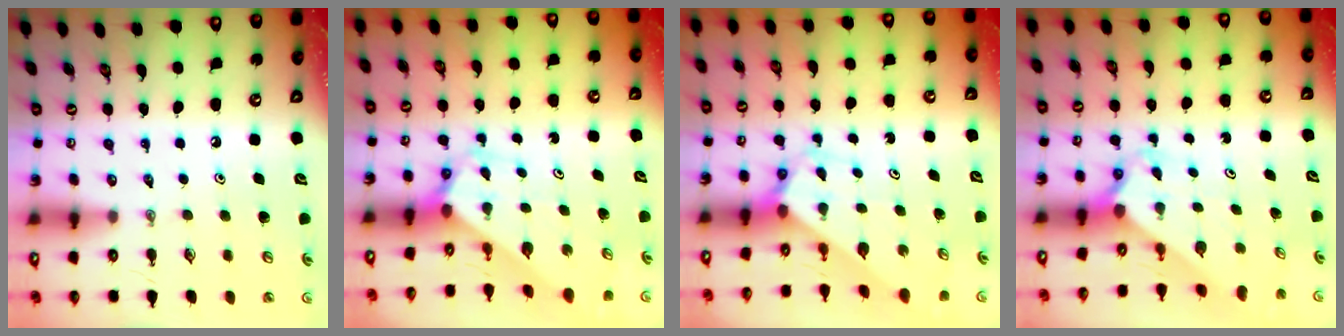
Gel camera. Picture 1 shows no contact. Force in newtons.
{"total": 2.7, "press": 2.7, "slide": 0.3}
{"total": 2.7, "press": 2.7, "slide": 0.2}
{"total": 2.4, "press": 2.4, "slide": 0.2}